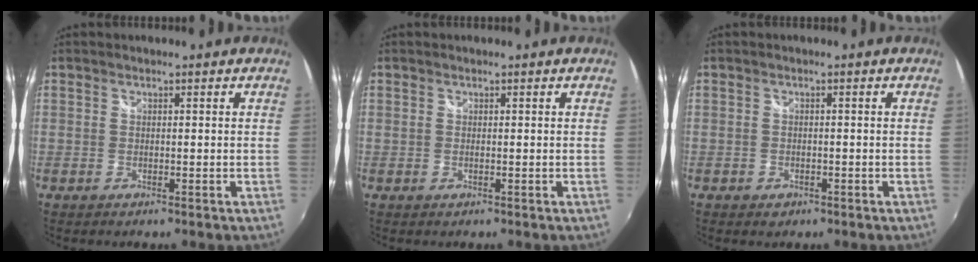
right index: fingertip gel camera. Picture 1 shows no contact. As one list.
[{"total": 0.0}, {"total": 2.0, "force": [-1.1, 1.5, 0.6], "torque": [-0.014, 0.000, -0.014]}]